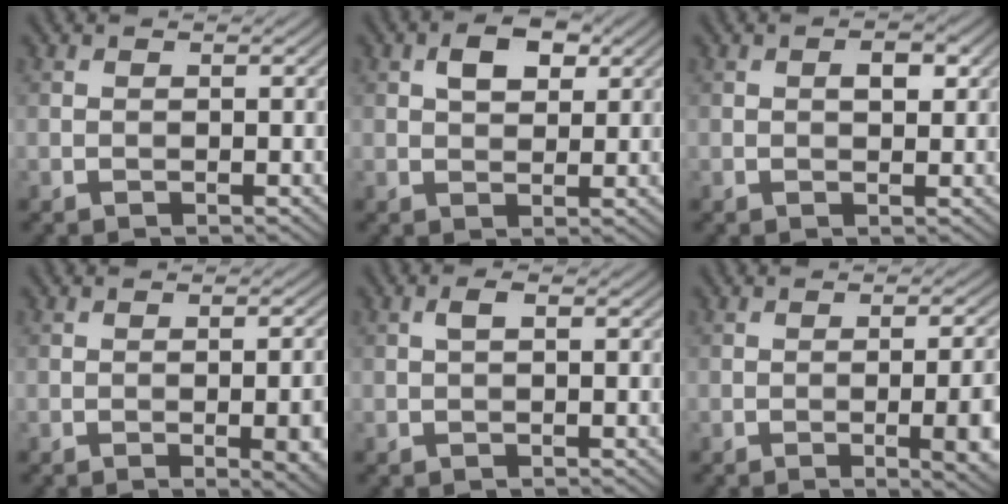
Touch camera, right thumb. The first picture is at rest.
{"total": 4.1, "force": [1.6, 2.4, 2.9], "torque": [-0.052, 0.005, 0.026]}
{"total": 2.1, "force": [0.6, 1.1, 1.7], "torque": [-0.023, 0.000, 0.007]}
{"total": 5.5, "force": [-1.3, 1.3, 5.2], "torque": [-0.070, -0.004, -0.010]}
{"total": 1.4, "force": [0.2, 0.4, 1.3], "torque": [-0.026, 0.004, 0.003]}
{"total": 7.9, "force": [-1.6, 2.3, 7.3], "torque": [-0.090, -0.003, -0.011]}